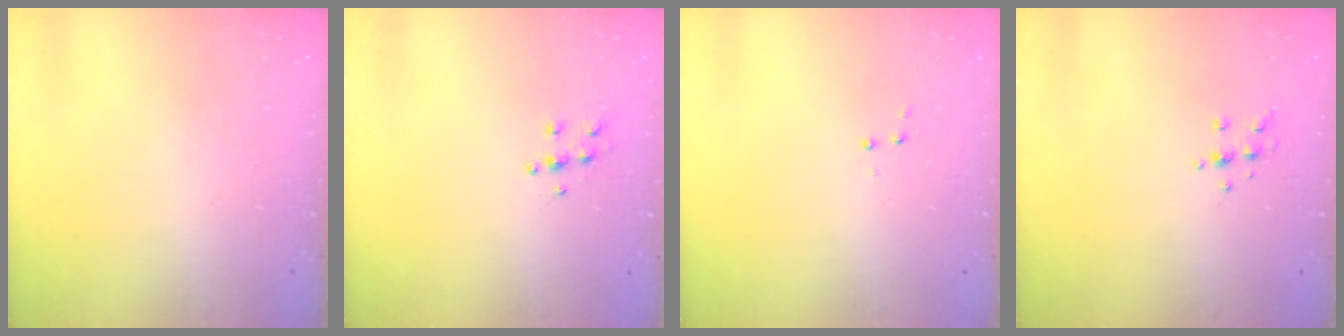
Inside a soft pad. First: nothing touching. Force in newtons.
{"total": 5.7, "press": 5.7, "slide": 0.6}
{"total": 3.6, "press": 3.5, "slide": 0.7}
{"total": 6.2, "press": 6.1, "slide": 0.7}